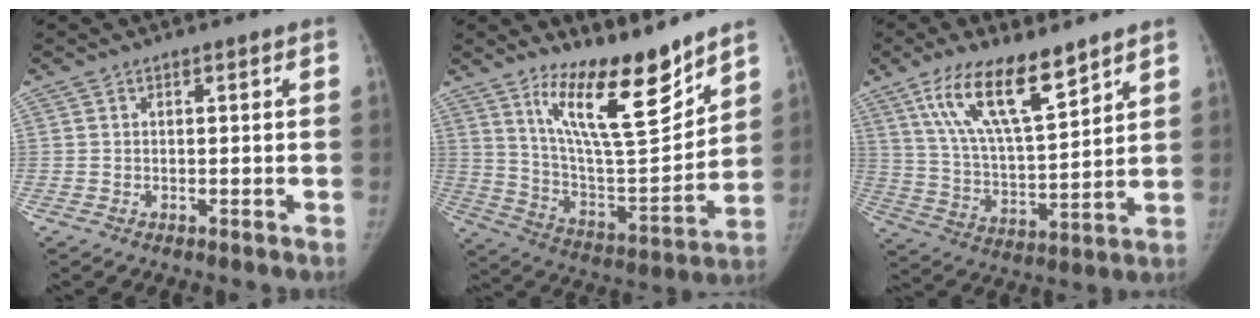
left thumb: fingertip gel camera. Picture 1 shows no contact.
{"total": 17.6, "force": [12.7, 4.3, 11.3], "torque": [-0.150, -0.097, 0.229]}
{"total": 15.3, "force": [9.8, 4.5, 10.8], "torque": [-0.179, -0.047, 0.192]}